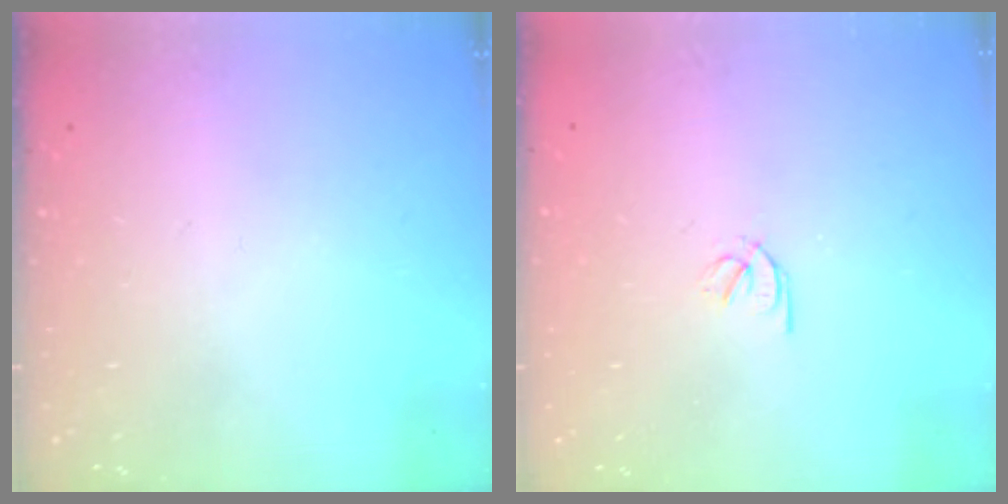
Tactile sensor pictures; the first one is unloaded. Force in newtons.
{"total": 2.0, "press": 2.0, "slide": 0.3}